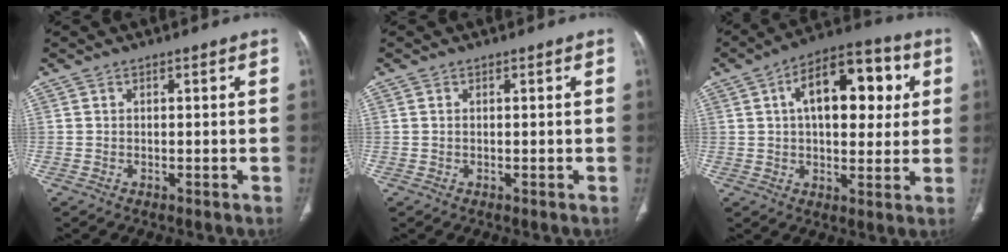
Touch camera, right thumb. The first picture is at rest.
{"total": 0.0}
{"total": 17.1, "force": [4.4, 8.9, 13.9], "torque": [-0.166, 0.015, 0.060]}